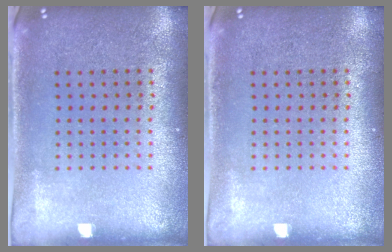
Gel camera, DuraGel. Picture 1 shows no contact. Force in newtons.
{"total": 0.0}